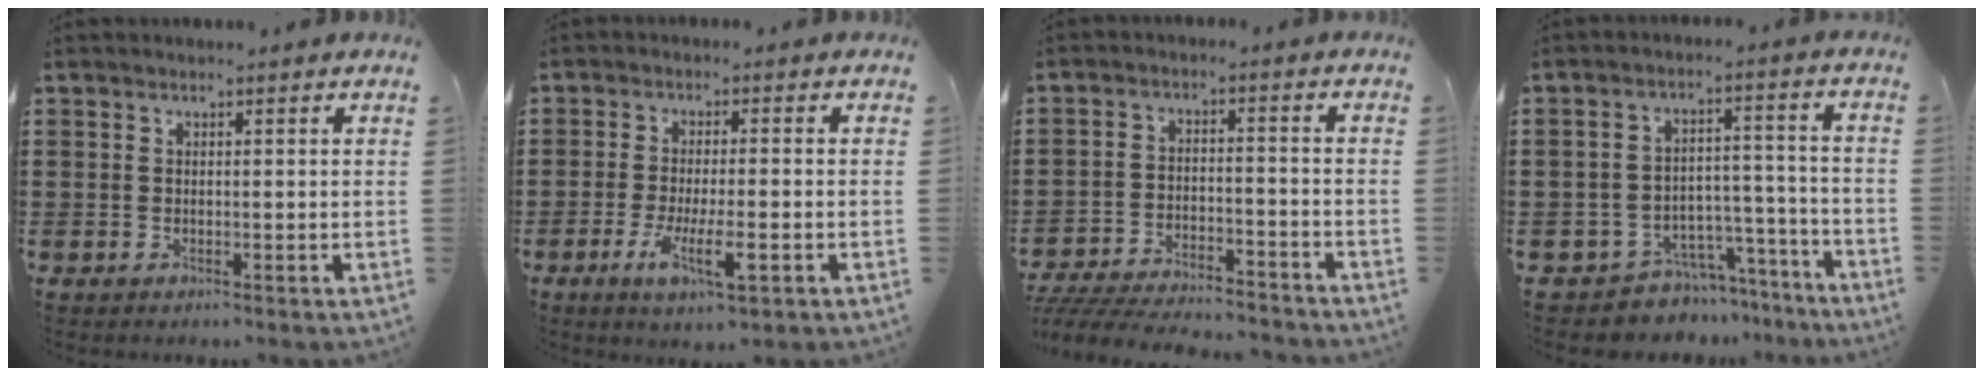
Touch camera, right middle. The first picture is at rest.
{"total": 6.4, "force": [-2.6, 1.6, 5.7], "torque": [-0.109, -0.010, -0.046]}
{"total": 6.4, "force": [-6.2, 0.5, 1.2], "torque": [-0.034, 0.002, -0.125]}
{"total": 6.0, "force": [-5.5, 2.3, 0.5], "torque": [-0.011, 0.027, -0.107]}